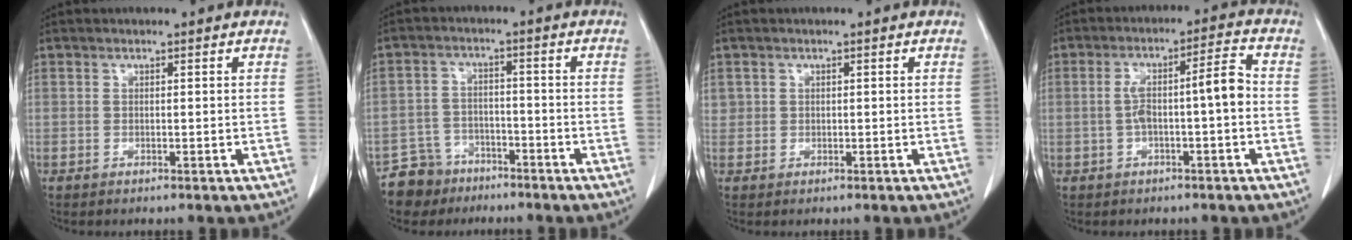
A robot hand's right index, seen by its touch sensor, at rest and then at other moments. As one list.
[{"total": 6.1, "force": [-4.6, 4.1, -0.2], "torque": [0.005, 0.003, -0.082]}, {"total": 1.4, "force": [0.4, 1.3, 0.2], "torque": [0.008, 0.008, 0.006]}, {"total": 7.2, "force": [-0.8, 0.9, 7.1], "torque": [-0.127, 0.031, -0.010]}]